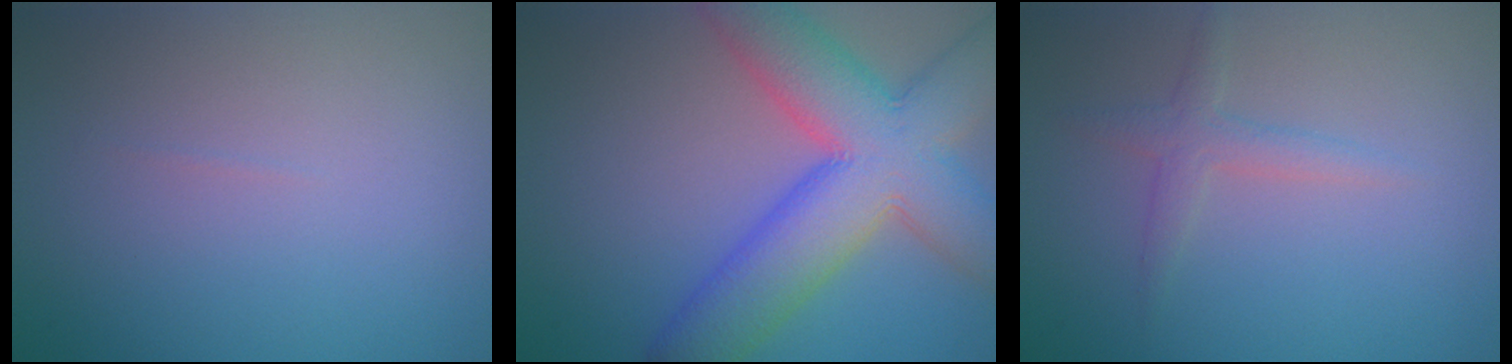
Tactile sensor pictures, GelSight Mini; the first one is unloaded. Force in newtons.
{"total": 11.3, "press": 11.3, "slide": 0.5}
{"total": 1.9, "press": 1.9, "slide": 0.0}